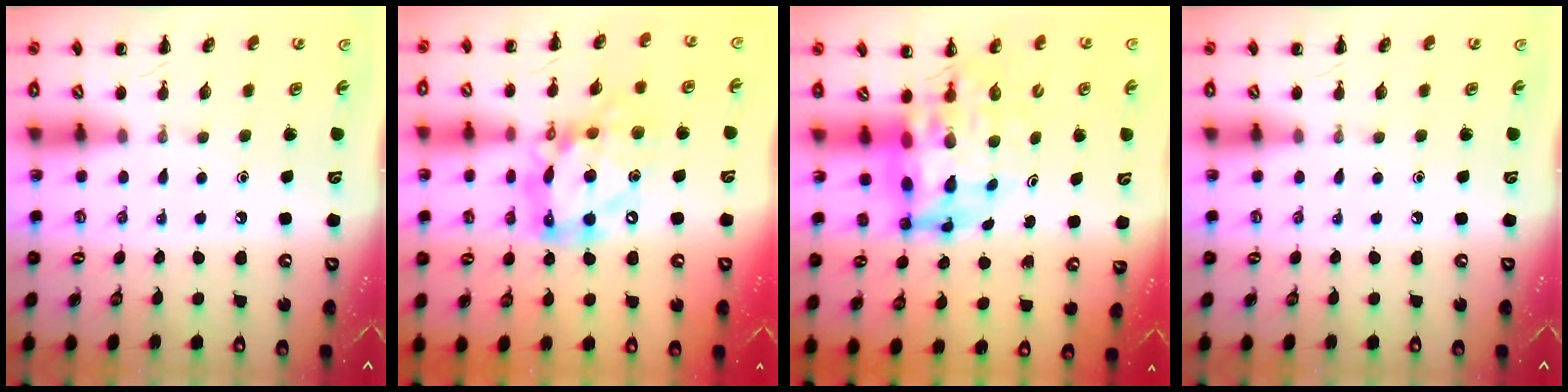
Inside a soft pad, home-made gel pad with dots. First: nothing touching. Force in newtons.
{"total": 16.2, "press": 15.6, "slide": 4.2}
{"total": 9.7, "press": 9.2, "slide": 3.1}
{"total": 0.0}